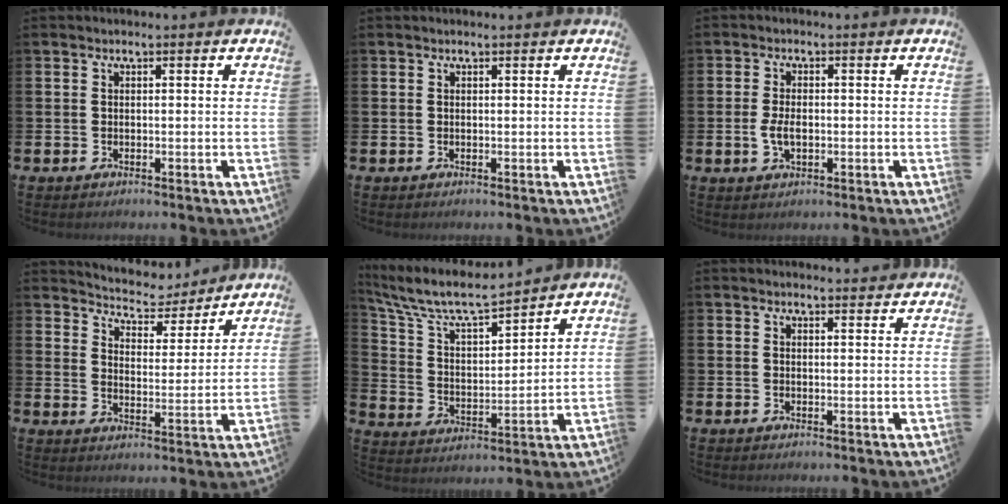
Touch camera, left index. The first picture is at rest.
{"total": 0.0}
{"total": 3.1, "force": [-0.4, 1.7, 2.5], "torque": [-0.043, 0.004, -0.009]}
{"total": 5.5, "force": [5.3, 1.6, 0.3], "torque": [-0.028, -0.047, 0.087]}
{"total": 8.3, "force": [7.6, 1.8, 2.8], "torque": [-0.093, -0.053, 0.131]}
{"total": 1.3, "force": [1.3, 0.2, 0.0], "torque": [0.010, -0.008, 0.022]}